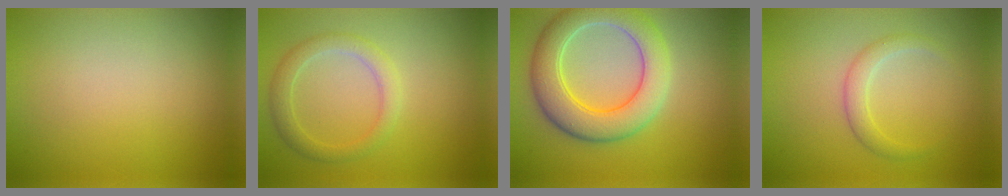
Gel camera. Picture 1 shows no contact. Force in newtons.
{"total": 2.5, "press": 2.5, "slide": 0.1}
{"total": 6.9, "press": 6.9, "slide": 0.8}
{"total": 1.9, "press": 1.9, "slide": 0.1}